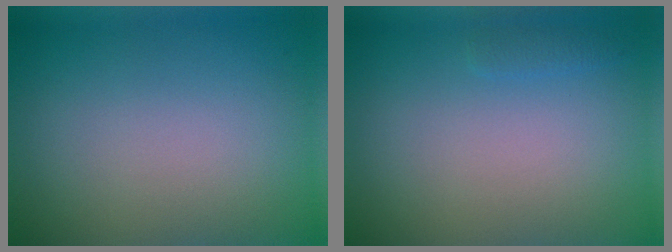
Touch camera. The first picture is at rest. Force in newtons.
{"total": 0.7, "press": 0.7, "slide": 0.1}